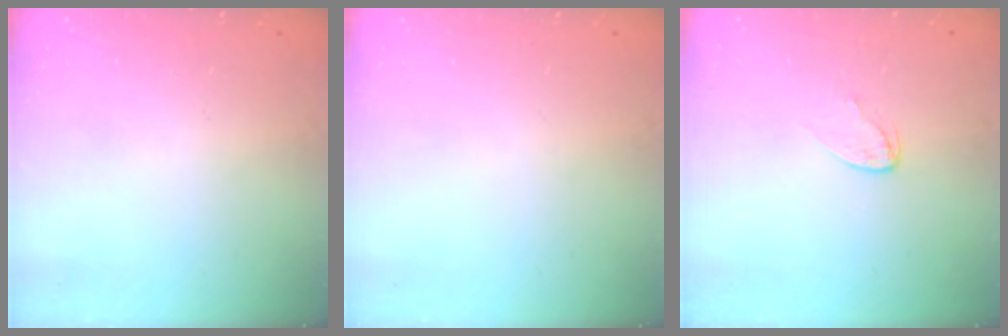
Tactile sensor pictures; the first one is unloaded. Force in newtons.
{"total": 0.0}
{"total": 3.9, "press": 3.9, "slide": 0.4}